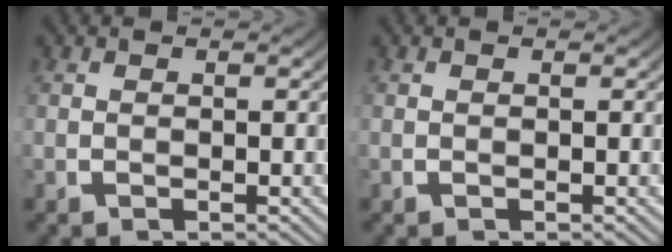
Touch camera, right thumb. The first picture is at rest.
{"total": 0.0}